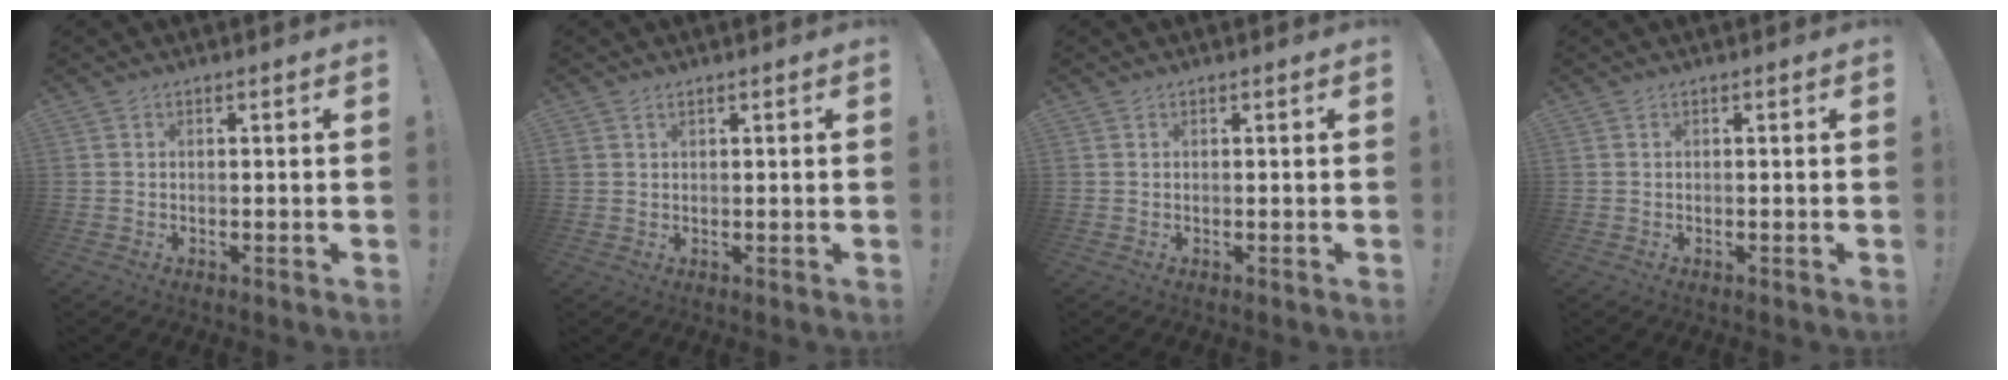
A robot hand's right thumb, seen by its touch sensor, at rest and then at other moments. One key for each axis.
{"total": 1.4, "fx": 0.9, "fy": 0.9, "fz": 0.5, "tx": -0.016, "ty": 0.004, "tz": 0.020}
{"total": 0.0}
{"total": 0.0}